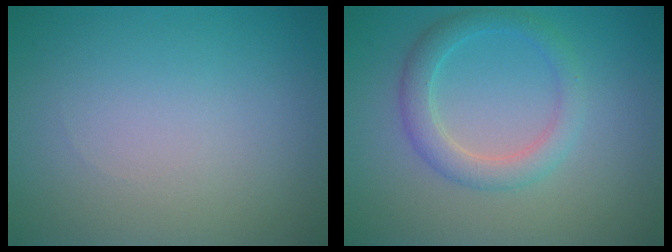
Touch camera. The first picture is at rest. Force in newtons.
{"total": 3.0, "press": 3.0, "slide": 0.2}